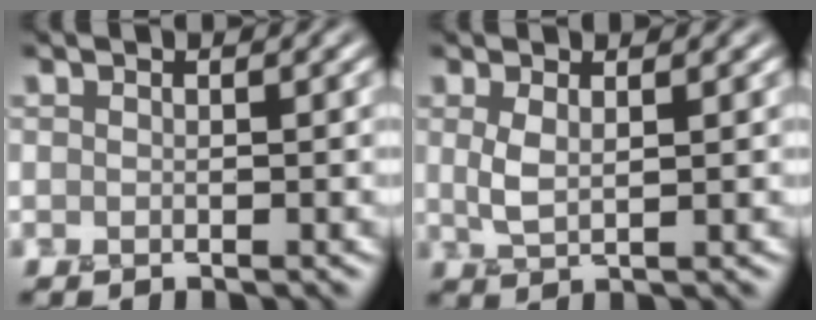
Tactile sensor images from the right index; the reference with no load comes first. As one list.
[{"total": 1.8, "force": [0.6, 0.5, 1.6], "torque": [-0.038, -0.004, 0.015]}]